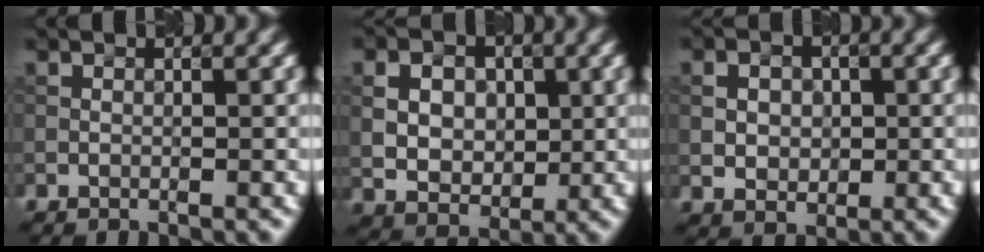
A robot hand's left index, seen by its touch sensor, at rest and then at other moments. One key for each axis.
{"total": 5.1, "fx": 0.7, "fy": 3.8, "fz": 3.3, "tx": -0.059, "ty": -0.001, "tz": 0.014}
{"total": 2.9, "fx": 0.3, "fy": 2.3, "fz": 1.9, "tx": -0.036, "ty": 0.000, "tz": 0.004}